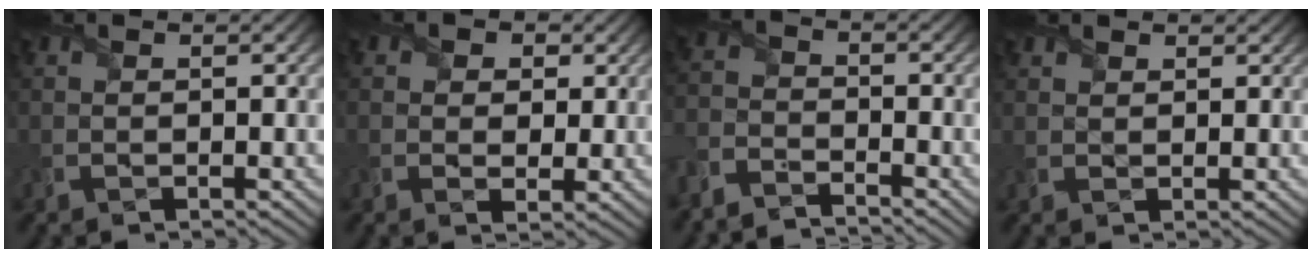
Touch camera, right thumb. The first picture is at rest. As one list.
[{"total": 4.3, "force": [1.5, 3.4, 2.3], "torque": [-0.048, -0.002, 0.013]}, {"total": 4.5, "force": [-4.4, 0.8, 0.7], "torque": [-0.019, -0.006, -0.105]}, {"total": 1.5, "force": [1.4, 0.6, 0.2], "torque": [-0.008, 0.000, 0.030]}]